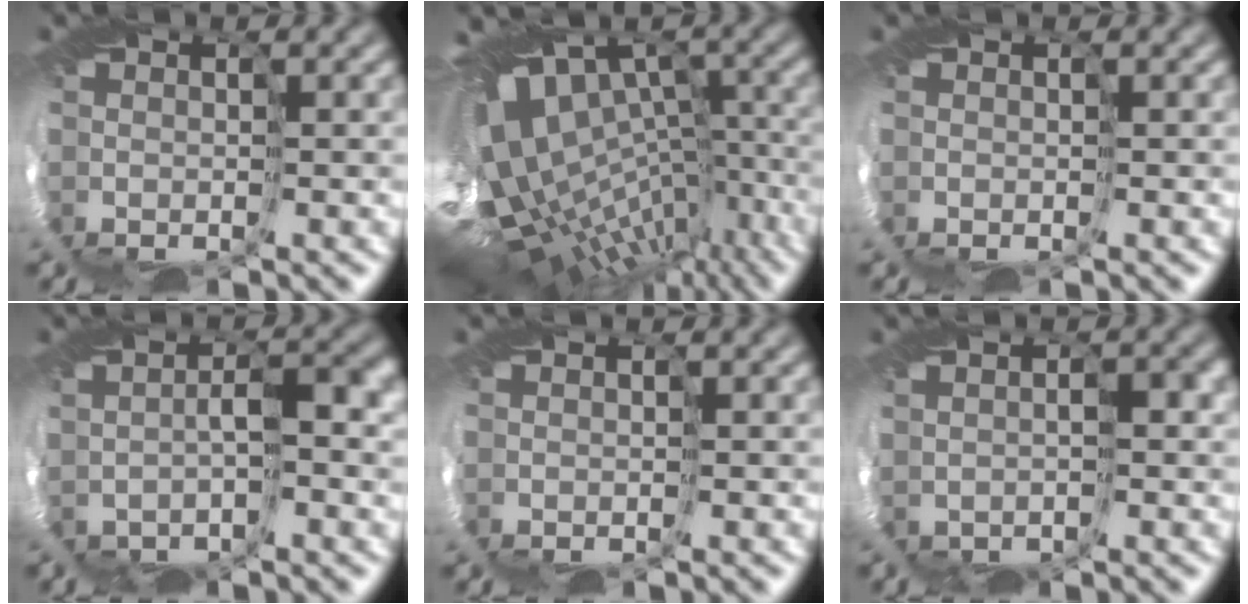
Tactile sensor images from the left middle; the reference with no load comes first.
{"total": 14.1, "force": [-1.7, 9.0, 10.7], "torque": [-0.198, 0.035, 0.019]}
{"total": 0.0}
{"total": 1.9, "force": [-0.7, 0.2, 1.8], "torque": [-0.042, 0.003, -0.014]}
{"total": 0.0}
{"total": 1.0, "force": [-0.2, 0.6, 0.8], "torque": [-0.011, 0.011, 0.003]}